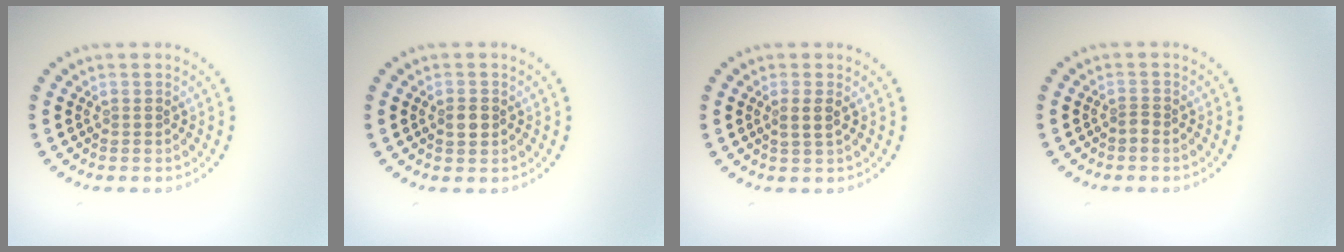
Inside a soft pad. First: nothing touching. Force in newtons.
{"total": 1.5, "press": 1.4, "slide": 0.2}
{"total": 1.3, "press": 1.1, "slide": 0.6}
{"total": 0.9, "press": 0.6, "slide": 0.7}